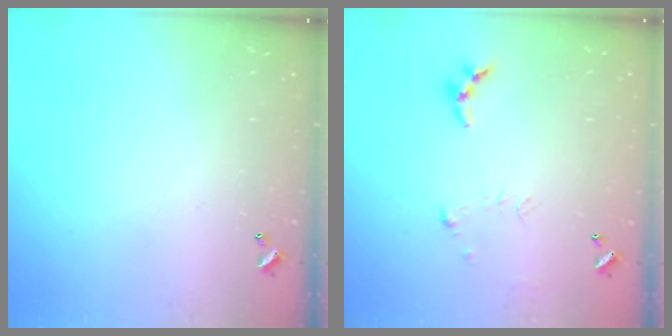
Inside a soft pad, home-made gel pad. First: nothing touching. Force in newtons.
{"total": 6.2, "press": 6.2, "slide": 0.4}